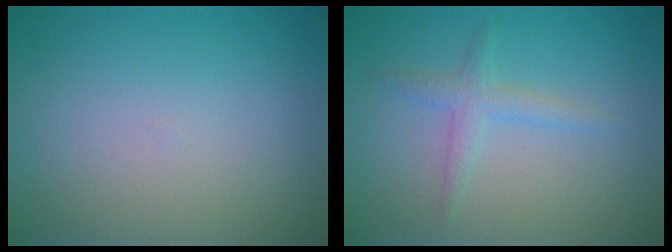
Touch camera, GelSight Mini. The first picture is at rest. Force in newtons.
{"total": 1.8, "press": 1.8, "slide": 0.1}